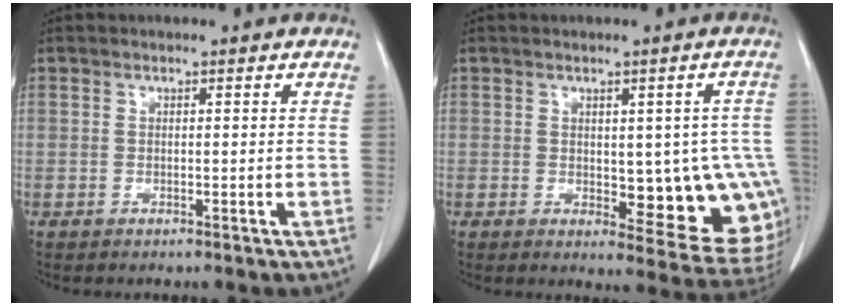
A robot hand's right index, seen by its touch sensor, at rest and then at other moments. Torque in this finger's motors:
{"motor_torque": [0.45, 0.19, 0.15, 0.05]}